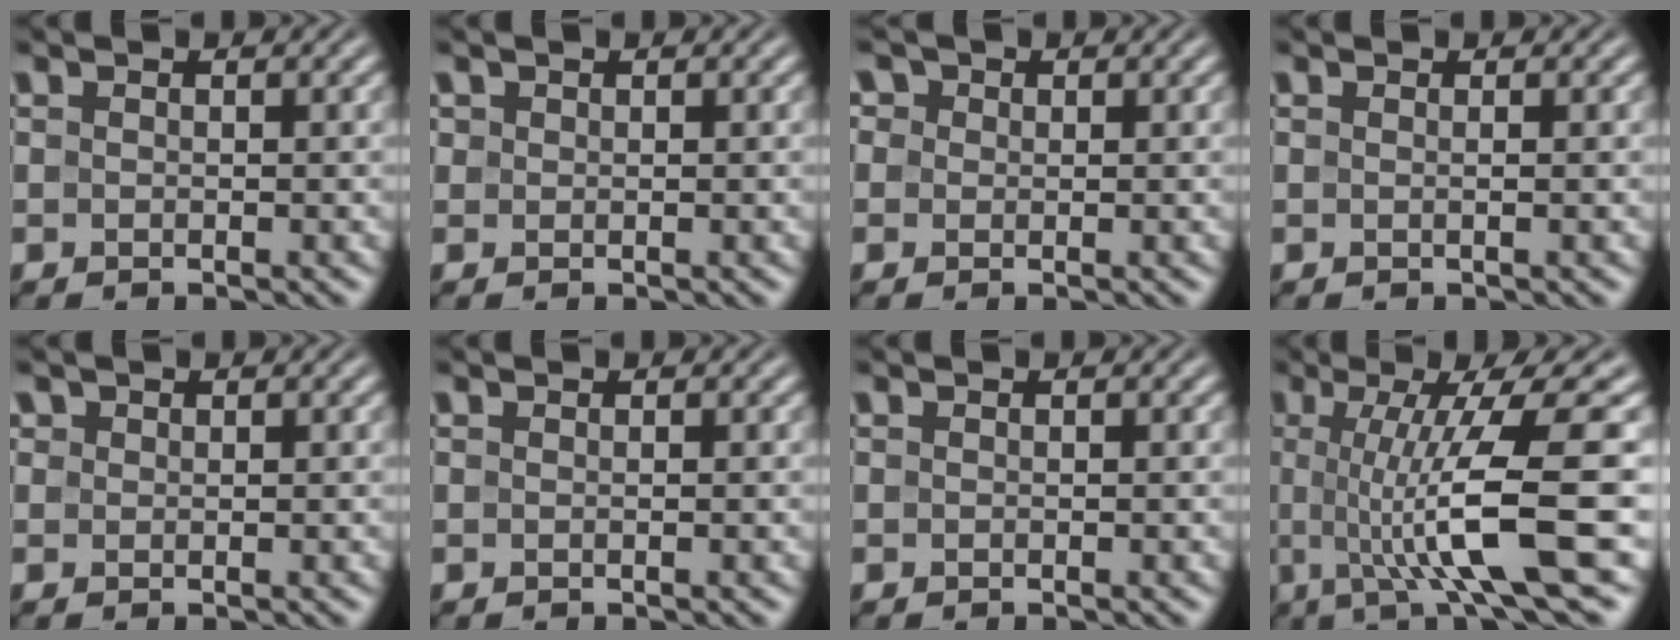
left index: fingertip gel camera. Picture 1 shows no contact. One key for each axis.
{"total": 0.6, "fx": 0.4, "fy": 0.5, "fz": 0.1, "tx": 0.002, "ty": 0.001, "tz": 0.006}
{"total": 2.4, "fx": 1.2, "fy": 1.9, "fz": 0.9, "tx": -0.019, "ty": 0.013, "tz": -0.001}
{"total": 0.9, "fx": 0.1, "fy": 0.3, "fz": 0.8, "tx": -0.008, "ty": 0.002, "tz": -0.005}
{"total": 0.9, "fx": 0.5, "fy": 0.7, "fz": 0.2, "tx": 0.000, "ty": 0.000, "tz": 0.004}
{"total": 0.0}
{"total": 0.0}
{"total": 10.5, "fx": -0.6, "fy": 2.0, "fz": 10.3, "tx": -0.142, "ty": -0.003, "tz": -0.008}